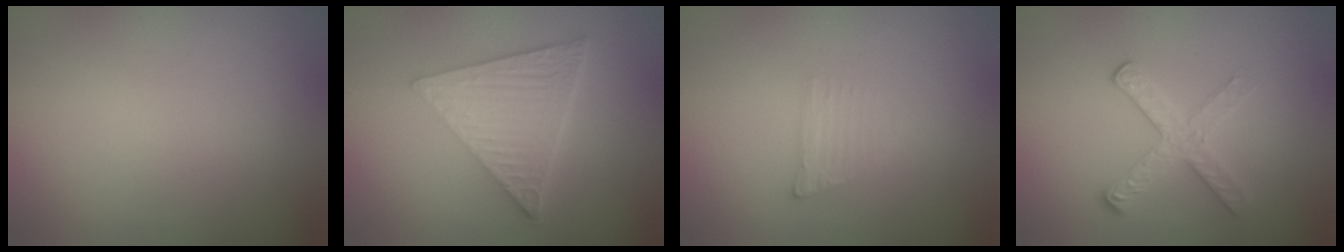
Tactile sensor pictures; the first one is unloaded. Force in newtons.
{"total": 6.8, "press": 4.5, "slide": 5.1}
{"total": 1.2, "press": 1.2, "slide": 0.3}
{"total": 2.7, "press": 2.6, "slide": 0.9}